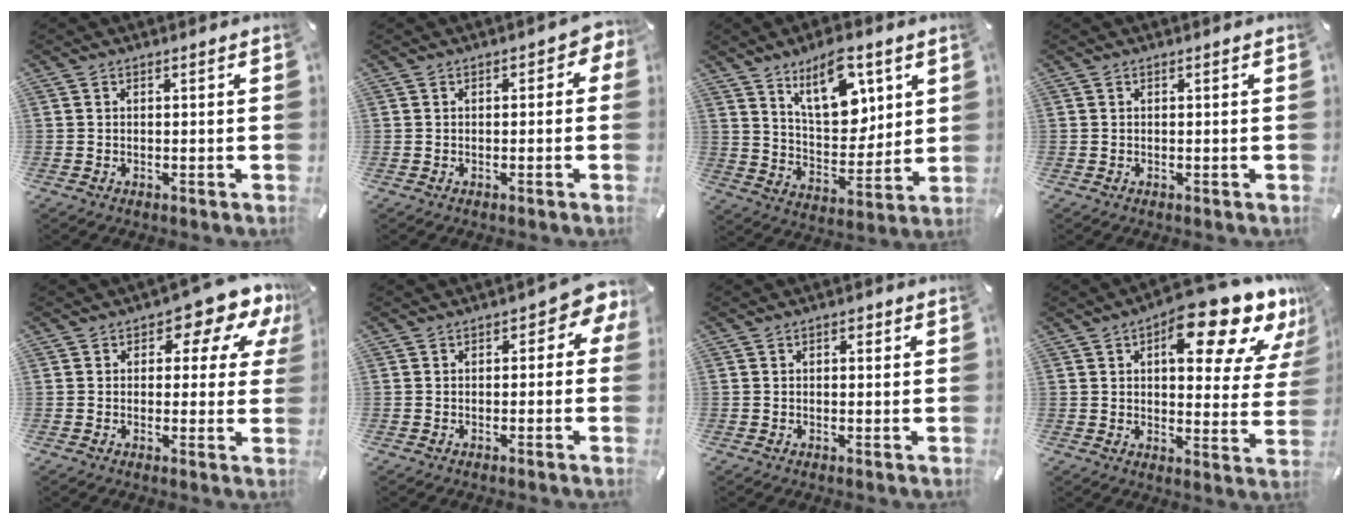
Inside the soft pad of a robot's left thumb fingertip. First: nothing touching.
{"total": 2.5, "force": [-0.6, 1.5, 1.9], "torque": [-0.029, 0.007, -0.015]}
{"total": 15.3, "force": [8.4, 8.3, 9.7], "torque": [-0.135, -0.038, 0.148]}
{"total": 0.0}
{"total": 10.7, "force": [5.7, 5.3, 7.3], "torque": [-0.084, -0.036, 0.092]}
{"total": 4.7, "force": [0.4, 2.6, 3.9], "torque": [-0.051, 0.002, 0.001]}
{"total": 1.6, "force": [0.2, 1.1, 1.1], "torque": [-0.013, 0.005, -0.002]}
{"total": 20.2, "force": [11.3, 8.4, 14.5], "torque": [-0.185, -0.071, 0.177]}